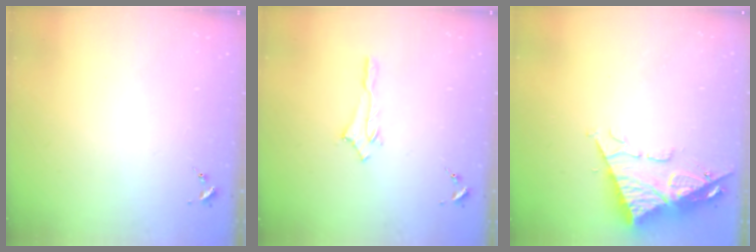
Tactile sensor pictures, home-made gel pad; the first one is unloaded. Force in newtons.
{"total": 2.5, "press": 2.5, "slide": 0.2}
{"total": 13.0, "press": 12.9, "slide": 1.4}